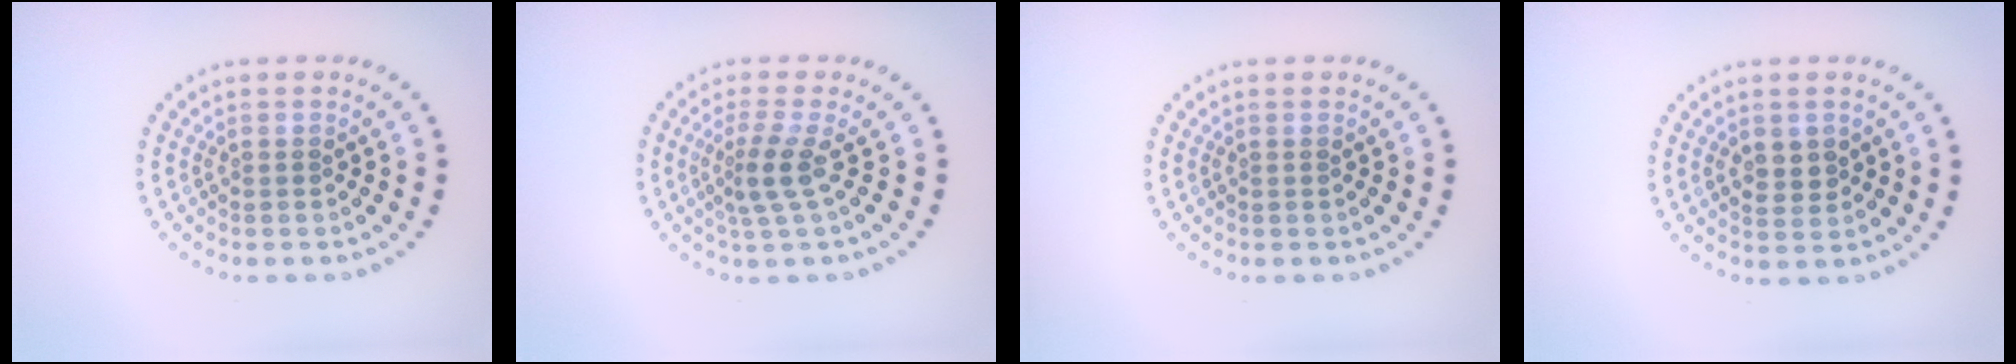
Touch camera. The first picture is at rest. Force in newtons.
{"total": 2.6, "press": 1.8, "slide": 1.9}
{"total": 0.0}
{"total": 1.7, "press": 1.7, "slide": 0.6}